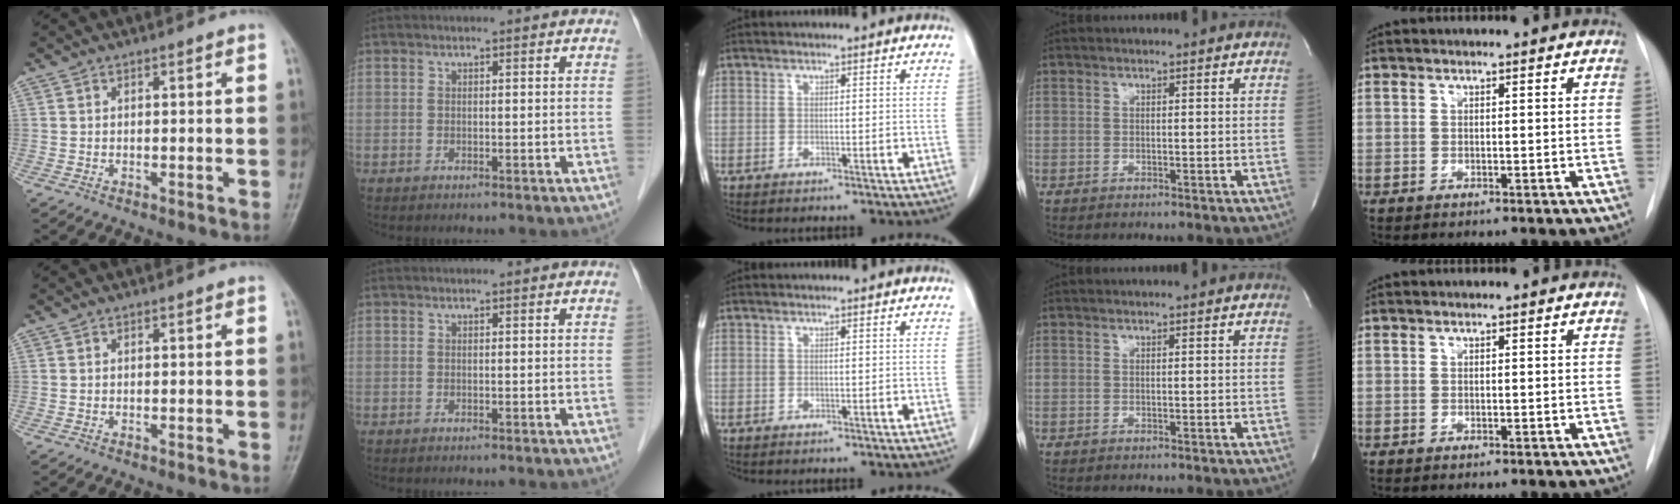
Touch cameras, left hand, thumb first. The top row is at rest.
{}